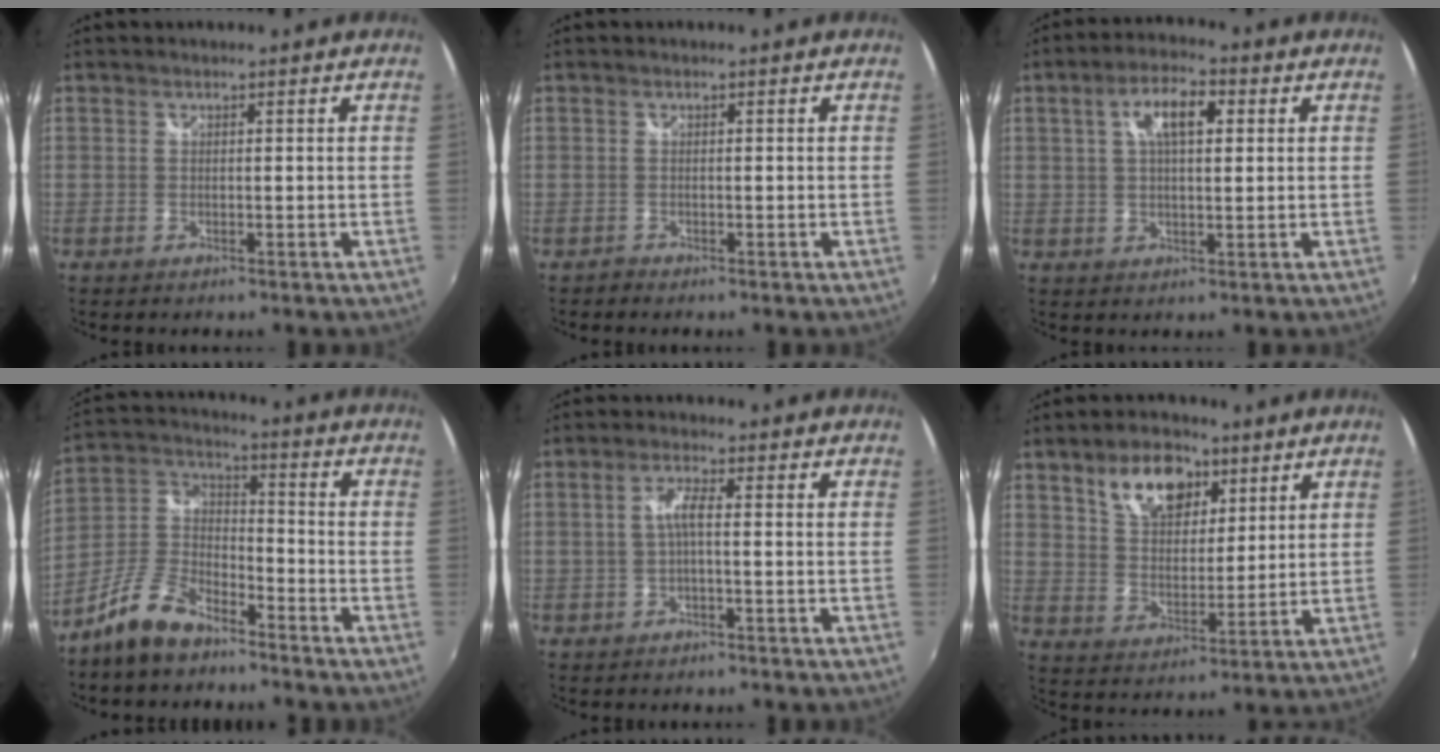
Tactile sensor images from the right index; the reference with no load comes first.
{"total": 0.8, "force": [-0.7, 0.3, -0.2], "torque": [0.002, 0.001, -0.015]}
{"total": 7.4, "force": [2.2, 3.1, 6.4], "torque": [-0.114, 0.018, 0.037]}
{"total": 10.6, "force": [-7.4, 4.6, 6.0], "torque": [-0.141, 0.015, -0.145]}
{"total": 2.8, "force": [-0.6, 0.2, 2.8], "torque": [-0.056, 0.006, -0.009]}
{"total": 11.1, "force": [6.1, 6.3, 6.8], "torque": [-0.118, 0.019, 0.109]}